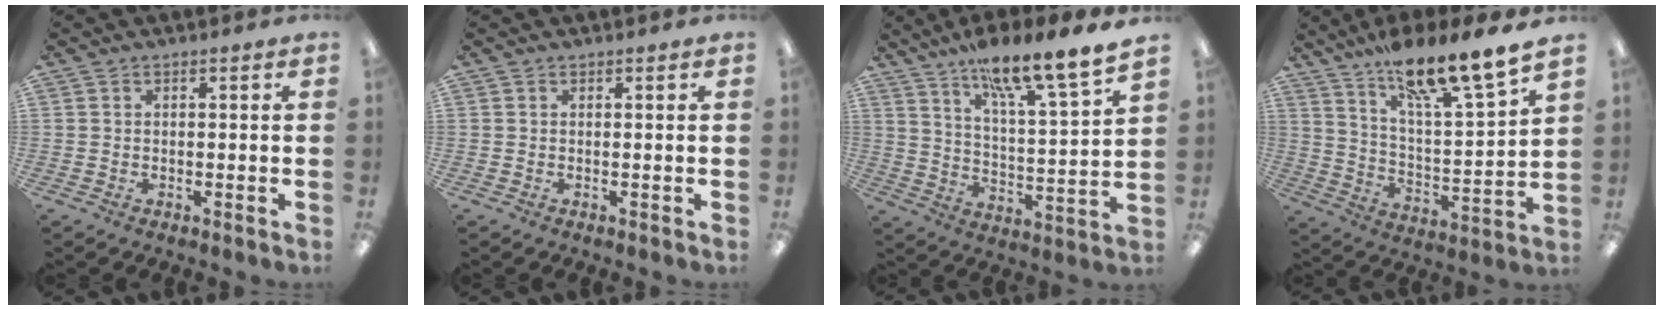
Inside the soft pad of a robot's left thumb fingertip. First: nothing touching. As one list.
[{"total": 0.0}, {"total": 14.3, "force": [12.2, 0.9, 7.5], "torque": [-0.127, -0.089, 0.197]}, {"total": 16.6, "force": [14.1, 1.3, 8.7], "torque": [-0.146, -0.099, 0.230]}]